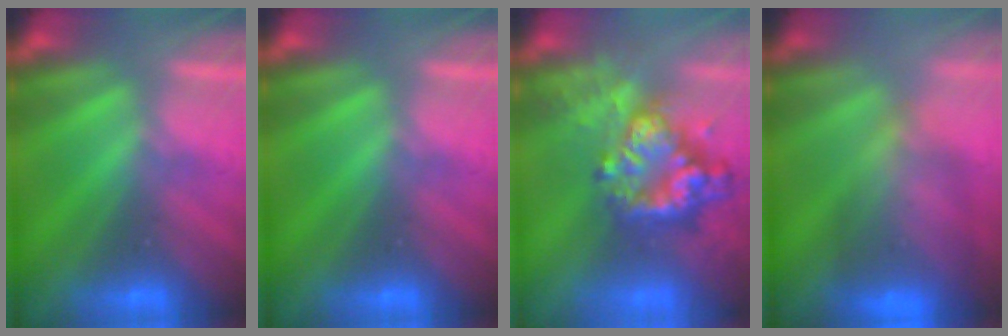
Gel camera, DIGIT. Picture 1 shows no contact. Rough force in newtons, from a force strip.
{"total": 0.0}
{"total": 6.8}
{"total": 9.4}